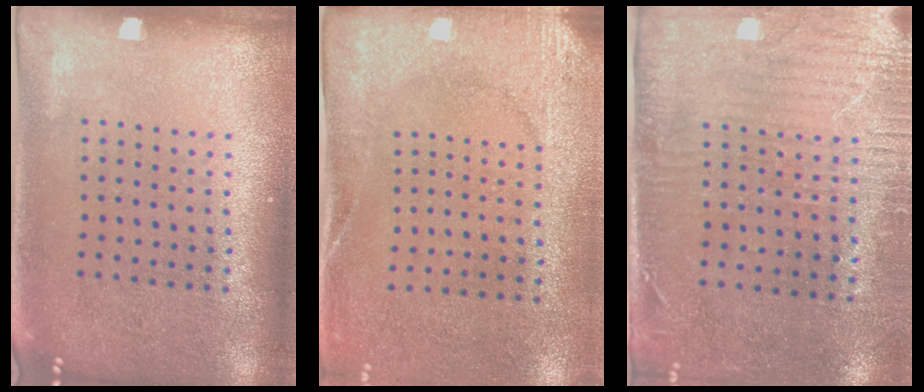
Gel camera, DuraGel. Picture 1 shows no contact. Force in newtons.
{"total": 2.6, "press": 2.1, "slide": 1.6}
{"total": 3.1, "press": 2.6, "slide": 1.6}